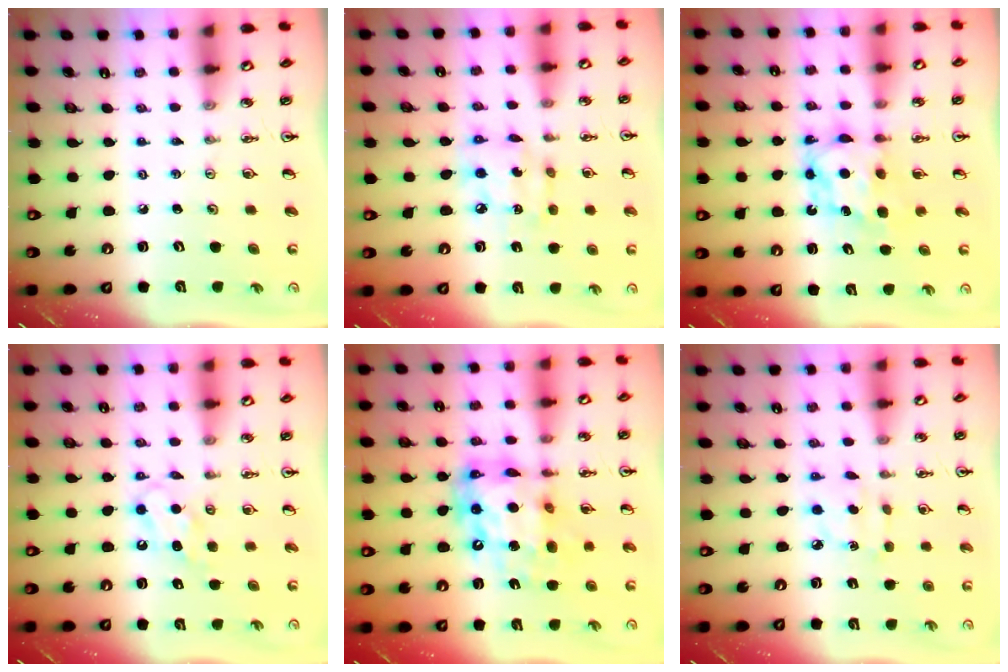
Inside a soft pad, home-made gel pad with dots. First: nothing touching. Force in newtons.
{"total": 9.0, "press": 9.0, "slide": 0.6}
{"total": 6.5, "press": 6.4, "slide": 0.6}
{"total": 5.9, "press": 5.8, "slide": 0.7}
{"total": 16.2, "press": 16.2, "slide": 1.6}
{"total": 2.8, "press": 2.8, "slide": 0.4}